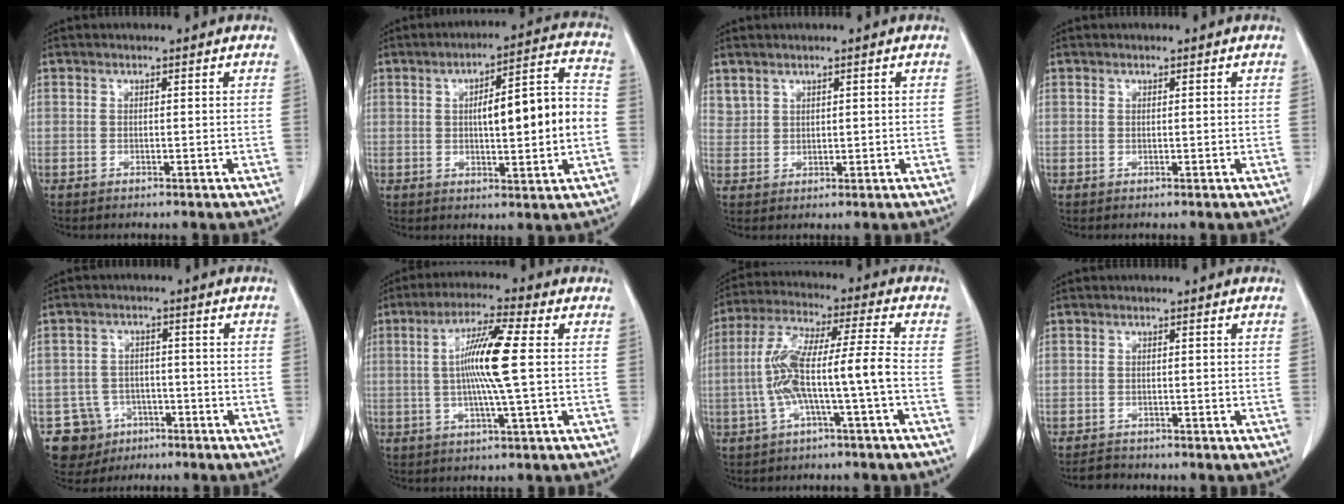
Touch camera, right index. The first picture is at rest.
{"total": 13.2, "force": [-0.5, 1.9, 13.1], "torque": [-0.193, 0.023, -0.006]}
{"total": 2.2, "force": [1.9, 1.2, 0.2], "torque": [0.002, 0.009, 0.042]}
{"total": 0.0}
{"total": 7.4, "force": [-3.8, 6.3, 0.5], "torque": [-0.009, 0.010, -0.053]}
{"total": 9.8, "force": [0.4, -0.6, 9.7], "torque": [-0.183, 0.001, 0.002]}
{"total": 10.8, "force": [-2.5, 0.3, 10.5], "torque": [-0.217, 0.031, -0.045]}
{"total": 2.1, "force": [-2.0, 0.6, 0.1], "torque": [-0.005, -0.006, -0.032]}